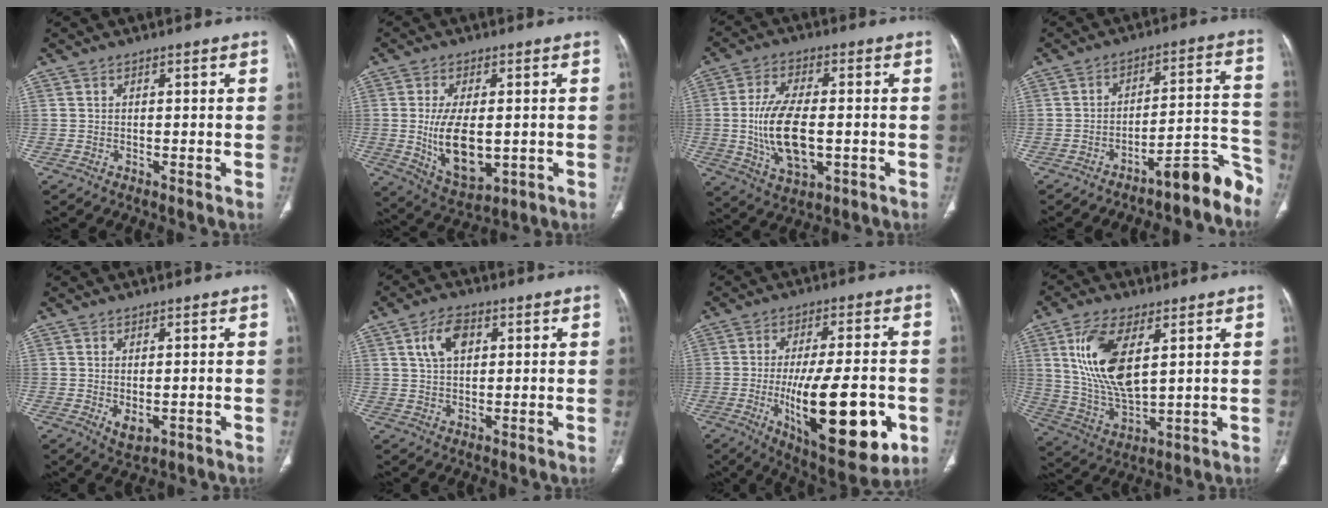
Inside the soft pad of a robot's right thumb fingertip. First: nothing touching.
{"total": 12.0, "force": [-0.9, 6.1, 10.2], "torque": [-0.175, -0.017, 0.002]}
{"total": 13.0, "force": [-1.2, 6.4, 11.3], "torque": [-0.215, -0.005, -0.014]}
{"total": 10.7, "force": [-8.5, 2.5, 6.0], "torque": [-0.027, 0.111, -0.125]}
{"total": 3.5, "force": [-0.8, 1.9, 2.9], "torque": [-0.044, -0.007, 0.001]}
{"total": 6.5, "force": [2.3, 3.9, 4.6], "torque": [-0.076, 0.000, 0.043]}
{"total": 22.3, "force": [-5.6, 7.7, 20.1], "torque": [-0.300, -0.004, -0.065]}
{"total": 15.3, "force": [5.0, 6.9, 12.6], "torque": [-0.250, -0.023, 0.107]}